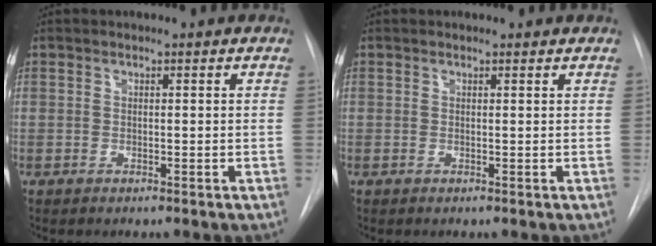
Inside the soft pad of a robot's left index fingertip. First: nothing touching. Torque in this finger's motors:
{"motor_torque": [-0.01, 0.09, -0.22, -0.09]}